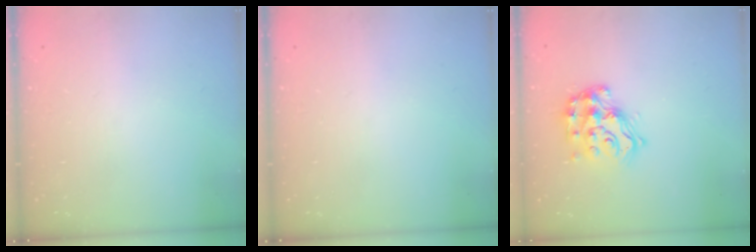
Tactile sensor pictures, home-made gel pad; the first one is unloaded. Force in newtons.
{"total": 0.0}
{"total": 16.1, "press": 16.1, "slide": 1.1}